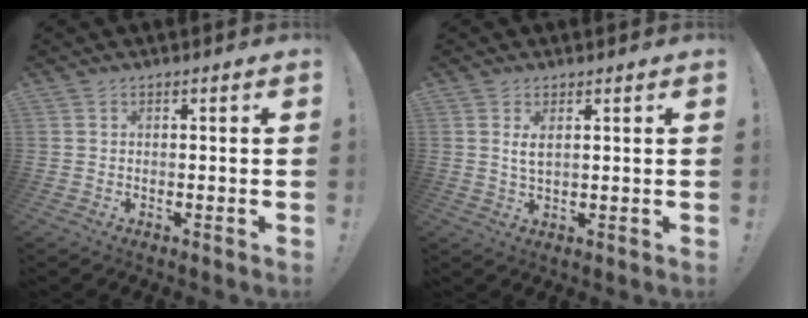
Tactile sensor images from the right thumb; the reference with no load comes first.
{"total": 2.8, "force": [1.0, 0.8, 2.5], "torque": [-0.043, -0.005, 0.015]}